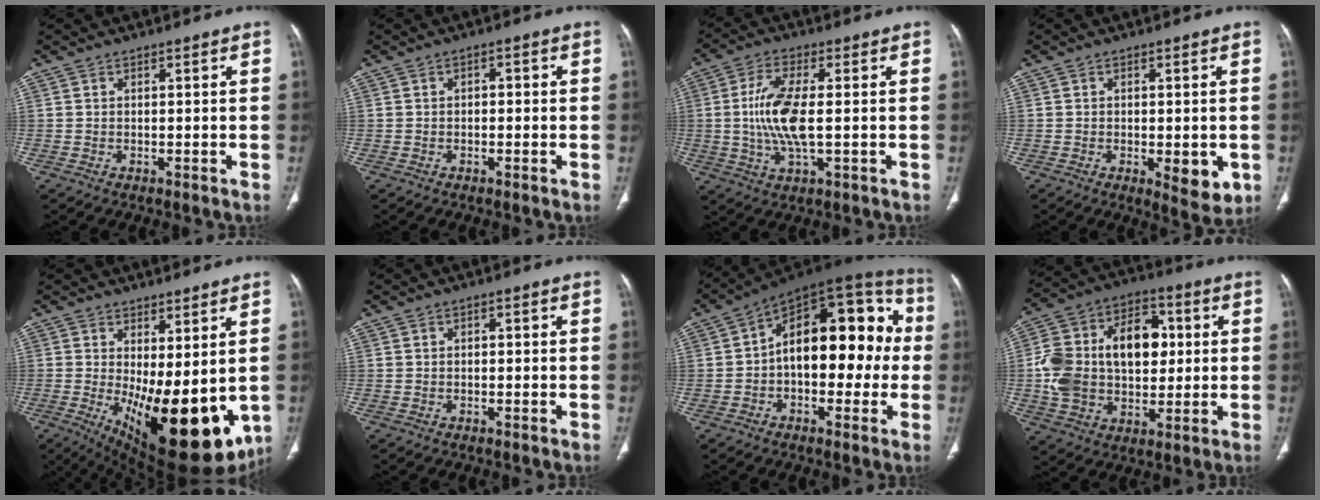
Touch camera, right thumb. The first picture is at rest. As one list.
[{"total": 1.2, "force": [-0.1, 0.8, 0.9], "torque": [-0.005, 0.001, -0.009]}, {"total": 10.2, "force": [-0.1, 3.5, 9.6], "torque": [-0.212, -0.006, -0.004]}, {"total": 6.3, "force": [-1.5, 2.7, 5.5], "torque": [-0.059, -0.012, -0.012]}, {"total": 20.6, "force": [-2.4, 8.4, 18.6], "torque": [-0.242, -0.039, -0.004]}, {"total": 0.6, "force": [-0.1, 0.3, 0.5], "torque": [-0.003, -0.002, -0.005]}, {"total": 20.6, "force": [-0.1, 11.4, 17.2], "torque": [-0.208, 0.050, -0.017]}, {"total": 21.6, "force": [1.8, 14.4, 15.9], "torque": [-0.273, 0.026, 0.035]}]